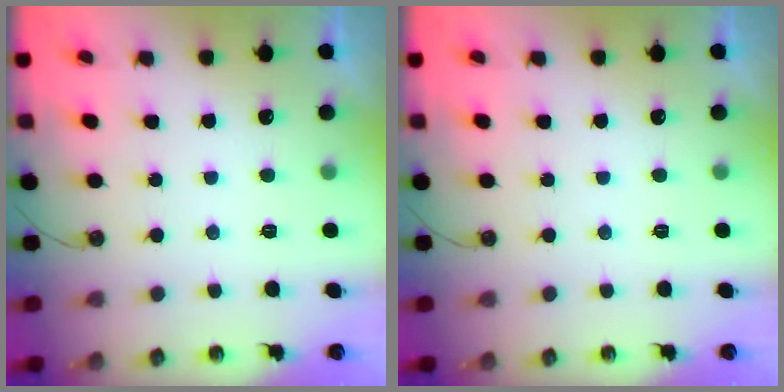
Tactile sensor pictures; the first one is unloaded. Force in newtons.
{"total": 0.0}